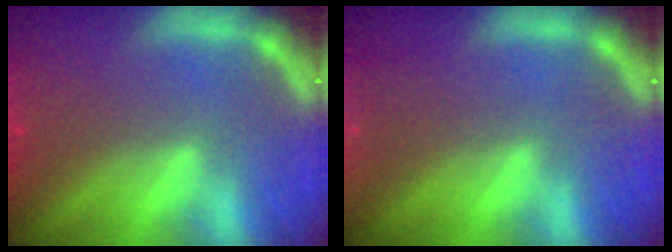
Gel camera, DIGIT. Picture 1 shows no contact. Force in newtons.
{"total": 2.4}